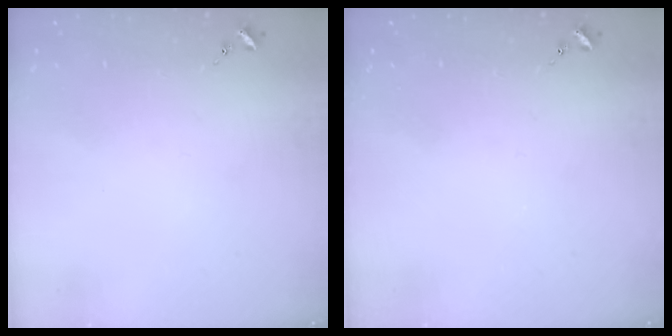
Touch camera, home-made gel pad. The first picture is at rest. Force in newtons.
{"total": 0.0}